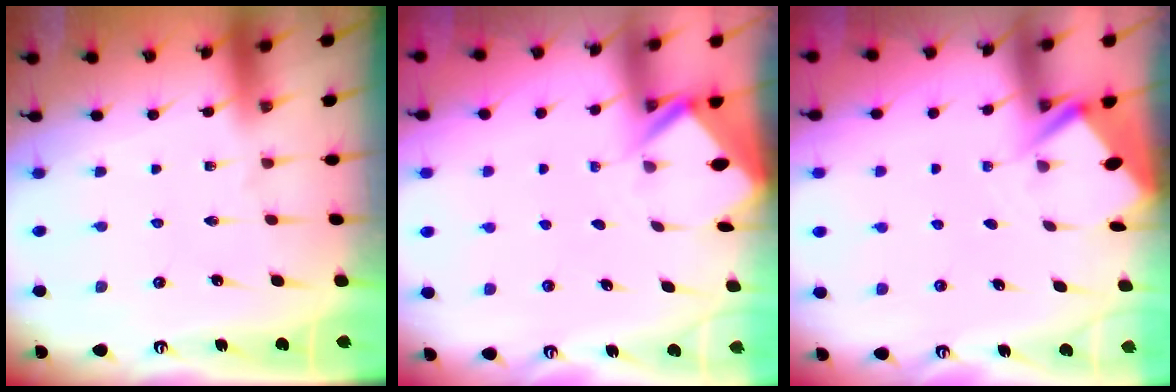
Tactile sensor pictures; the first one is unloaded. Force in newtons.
{"total": 2.6, "press": 2.6, "slide": 0.1}
{"total": 2.8, "press": 2.8, "slide": 0.4}